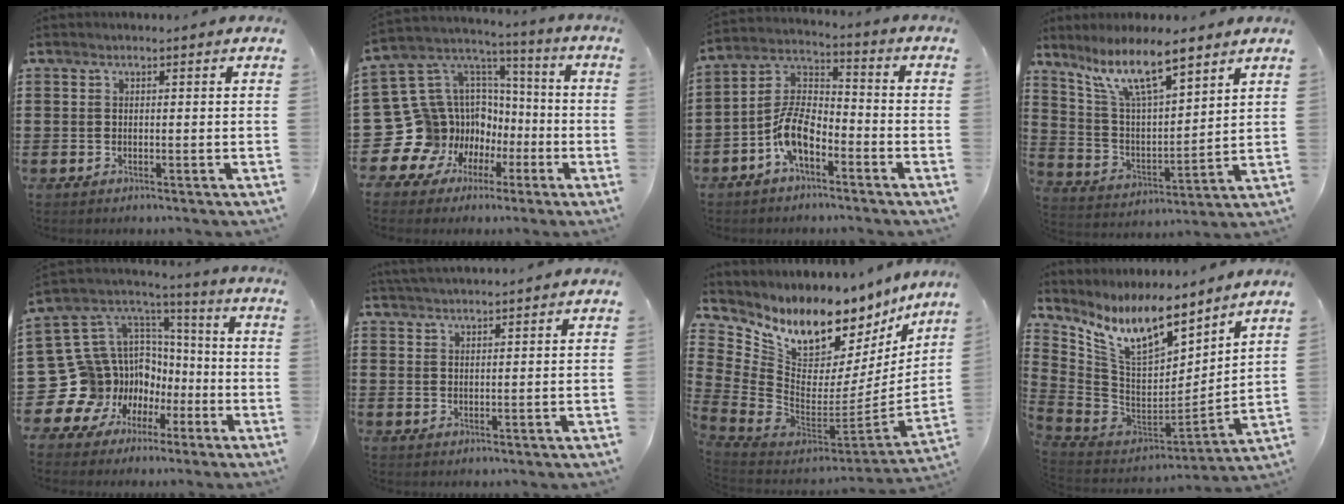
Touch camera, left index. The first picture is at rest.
{"total": 15.5, "force": [-5.1, 14.1, 3.9], "torque": [-0.149, -0.023, -0.046]}
{"total": 8.6, "force": [-4.7, 3.6, 6.3], "torque": [-0.155, -0.002, -0.097]}
{"total": 10.9, "force": [8.1, 2.5, 6.9], "torque": [-0.156, -0.024, 0.147]}
{"total": 14.8, "force": [-5.2, 13.4, 3.5], "torque": [-0.133, -0.028, -0.047]}
{"total": 2.5, "force": [2.5, -0.3, 0.3], "torque": [-0.011, -0.002, 0.049]}
{"total": 9.0, "force": [7.5, 3.9, 3.1], "torque": [-0.085, -0.092, 0.129]}
{"total": 12.8, "force": [9.0, 4.3, 8.1], "torque": [-0.188, -0.058, 0.159]}